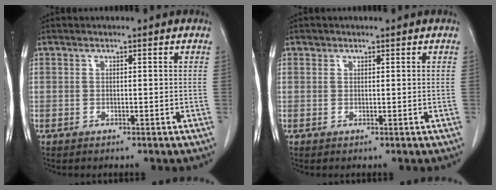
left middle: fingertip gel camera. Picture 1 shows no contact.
{"total": 0.6, "force": [0.4, 0.4, 0.0], "torque": [0.003, 0.001, 0.005]}